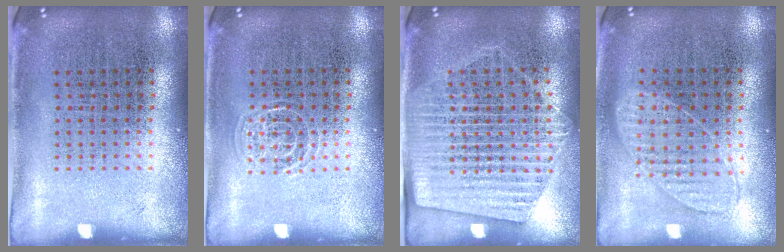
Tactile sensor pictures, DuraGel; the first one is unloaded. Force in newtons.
{"total": 0.5, "press": 0.5, "slide": 0.1}
{"total": 1.7, "press": 1.5, "slide": 0.8}
{"total": 0.9, "press": 0.9, "slide": 0.2}